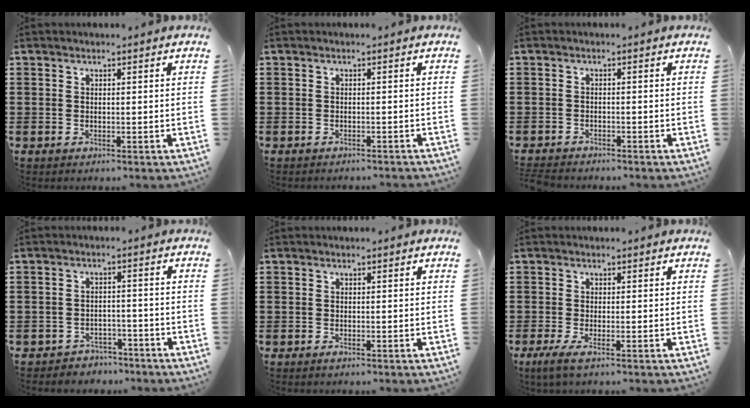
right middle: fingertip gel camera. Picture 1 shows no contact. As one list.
[{"total": 0.7, "force": [-0.7, -0.1, 0.1], "torque": [-0.004, -0.001, -0.014]}, {"total": 1.6, "force": [-1.6, 0.1, 0.3], "torque": [-0.008, -0.001, -0.033]}, {"total": 2.7, "force": [-2.7, 0.5, -0.3], "torque": [-0.004, 0.002, -0.060]}, {"total": 0.0}, {"total": 1.7, "force": [-0.4, 0.0, 1.6], "torque": [-0.037, -0.006, -0.009]}]